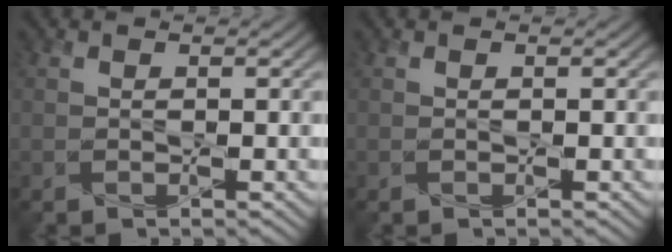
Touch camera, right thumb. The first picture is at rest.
{"total": 0.0}